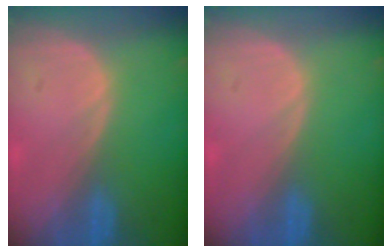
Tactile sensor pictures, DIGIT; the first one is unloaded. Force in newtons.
{"total": 0.0}